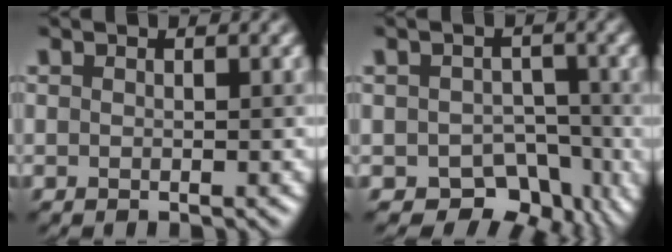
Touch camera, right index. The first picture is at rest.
{"total": 4.7, "force": [-2.2, 3.6, 2.1], "torque": [-0.013, -0.008, -0.031]}